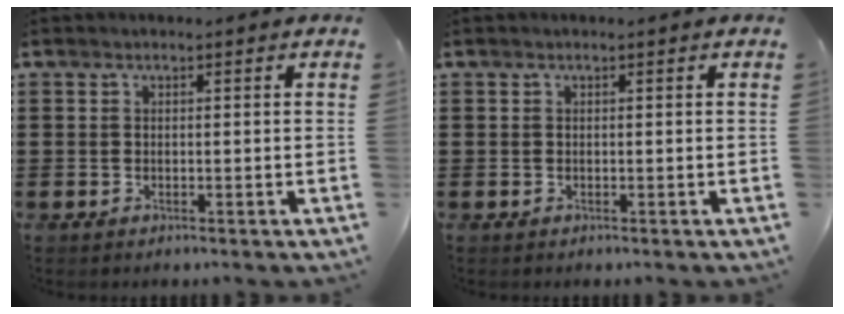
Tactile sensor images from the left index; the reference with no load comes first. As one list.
[{"total": 0.0}]